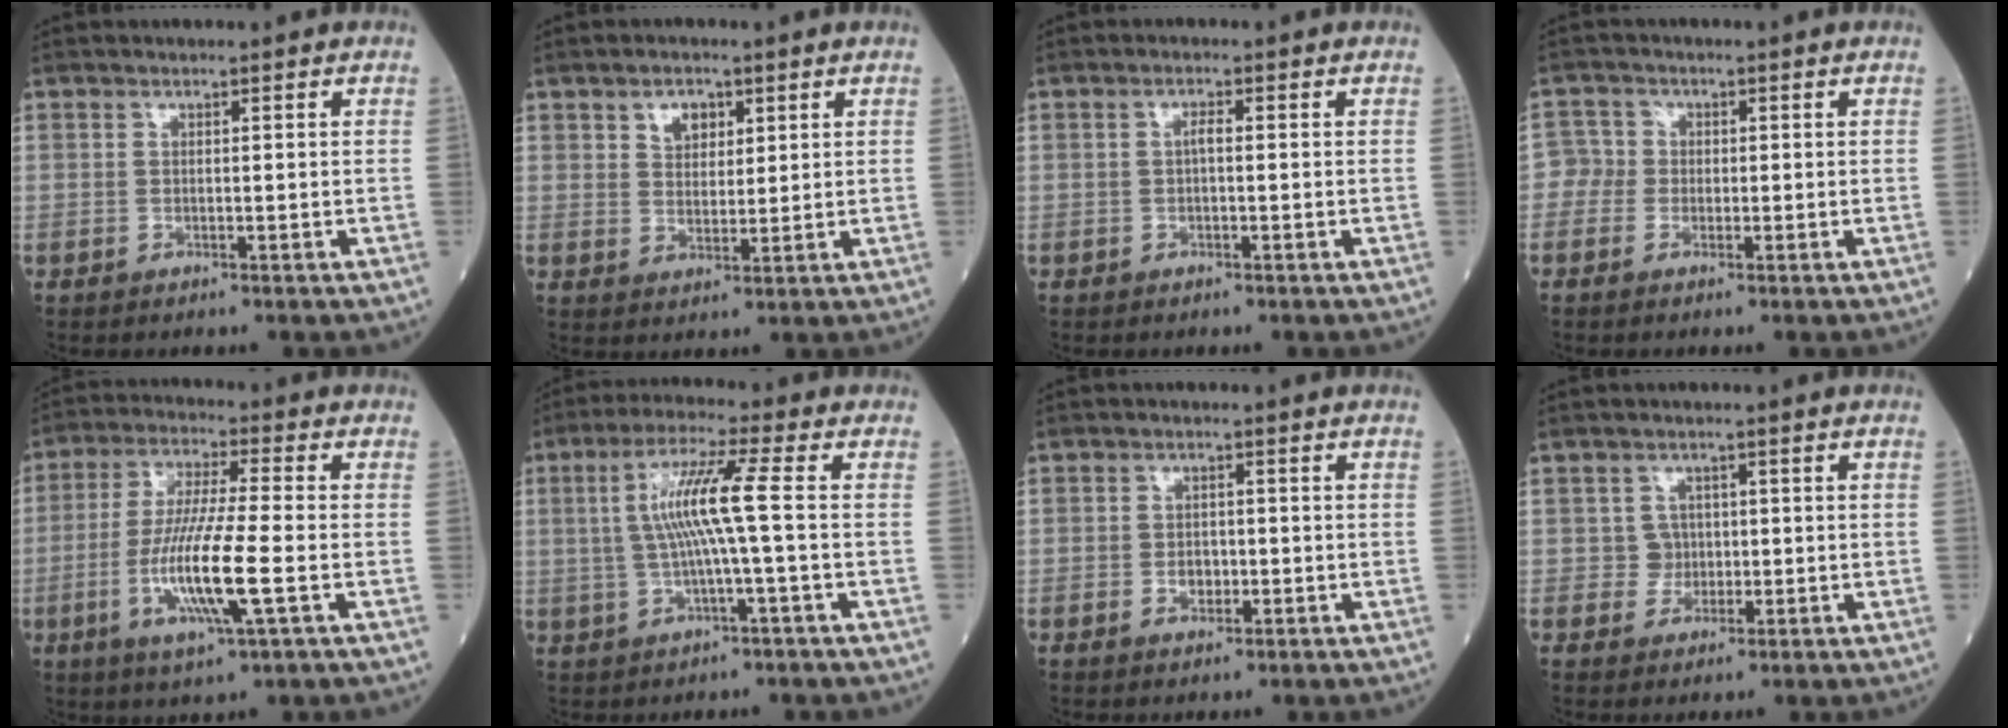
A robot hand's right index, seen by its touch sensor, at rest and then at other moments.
{"total": 3.9, "force": [2.0, 2.5, 2.2], "torque": [-0.036, 0.005, 0.036]}
{"total": 1.3, "force": [0.0, 0.3, 1.2], "torque": [-0.024, 0.003, -0.002]}
{"total": 2.6, "force": [-0.6, 2.5, 0.2], "torque": [0.008, 0.009, -0.020]}
{"total": 12.1, "force": [-3.2, 0.4, 11.7], "torque": [-0.233, -0.015, -0.064]}
{"total": 8.3, "force": [0.3, -0.7, 8.3], "torque": [-0.164, 0.013, 0.005]}
{"total": 2.1, "force": [-0.7, 1.4, 1.4], "torque": [-0.019, 0.004, -0.009]}
{"total": 2.2, "force": [0.0, 2.1, 0.1], "torque": [0.006, 0.006, -0.002]}